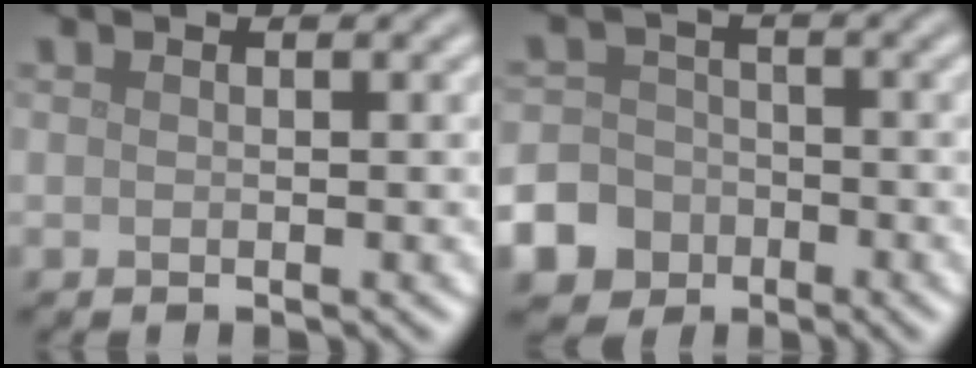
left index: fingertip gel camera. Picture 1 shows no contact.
{"total": 8.8, "force": [-4.7, 7.3, 1.8], "torque": [-0.043, -0.031, -0.101]}